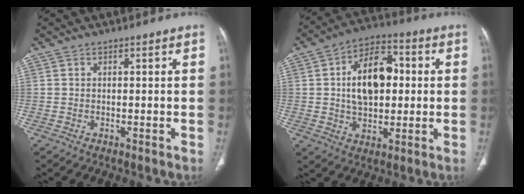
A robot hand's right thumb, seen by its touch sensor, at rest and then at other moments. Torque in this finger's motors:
{"motor_torque": [1.17, 1.45, 0.83, -0.65, 0.28]}